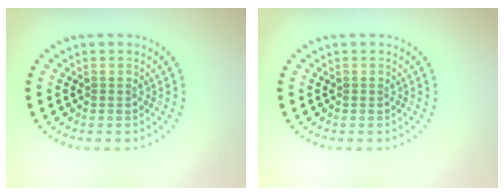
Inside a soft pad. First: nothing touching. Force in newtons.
{"total": 0.0}